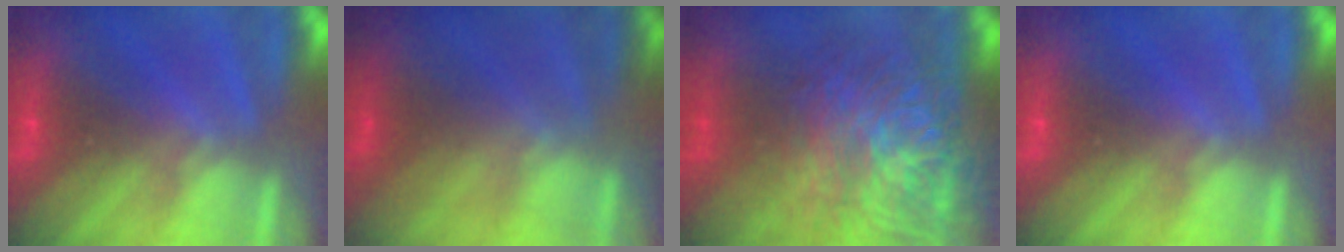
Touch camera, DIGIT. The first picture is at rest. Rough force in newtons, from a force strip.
{"total": 4.4}
{"total": 7.3}
{"total": 0.0}